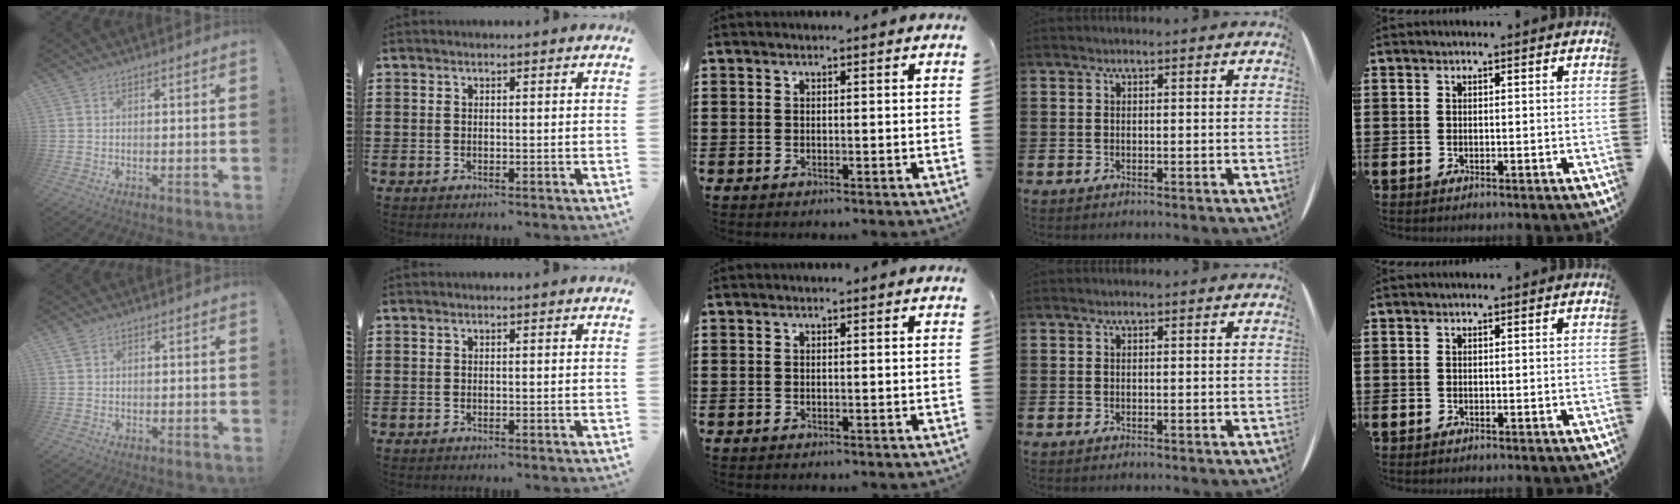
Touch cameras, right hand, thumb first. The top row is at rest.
{"thumb": {"total": 1.4, "force": [0.6, 1.1, 0.7], "torque": [-0.008, 0.001, 0.010]}}